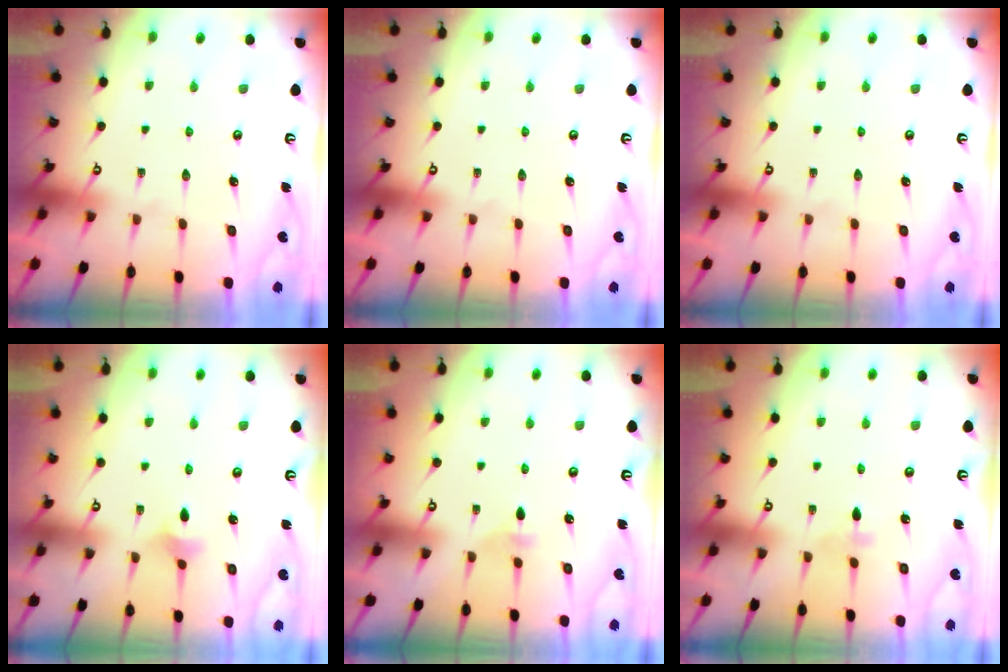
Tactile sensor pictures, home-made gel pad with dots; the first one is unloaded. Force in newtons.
{"total": 0.0}
{"total": 0.0}
{"total": 3.4, "press": 3.3, "slide": 0.8}
{"total": 2.9, "press": 2.8, "slide": 0.8}
{"total": 3.0, "press": 2.9, "slide": 0.6}